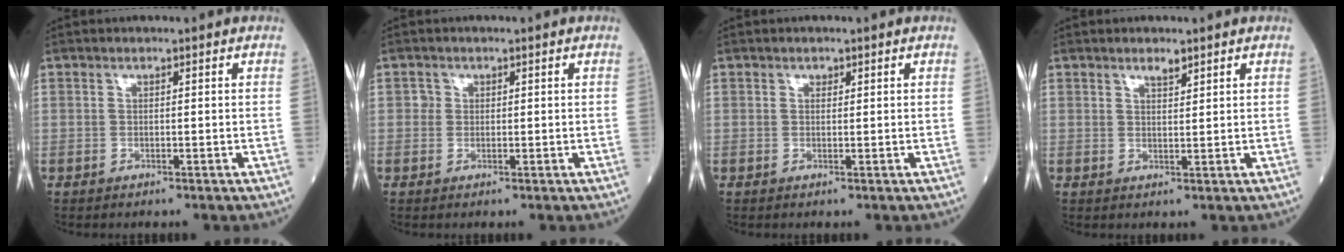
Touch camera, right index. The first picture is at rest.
{"total": 1.1, "force": [0.2, 1.0, 0.1], "torque": [0.006, 0.002, 0.000]}
{"total": 0.6, "force": [0.3, 0.4, 0.2], "torque": [-0.001, -0.002, 0.003]}
{"total": 1.7, "force": [1.4, 0.4, 1.0], "torque": [-0.018, -0.001, 0.025]}